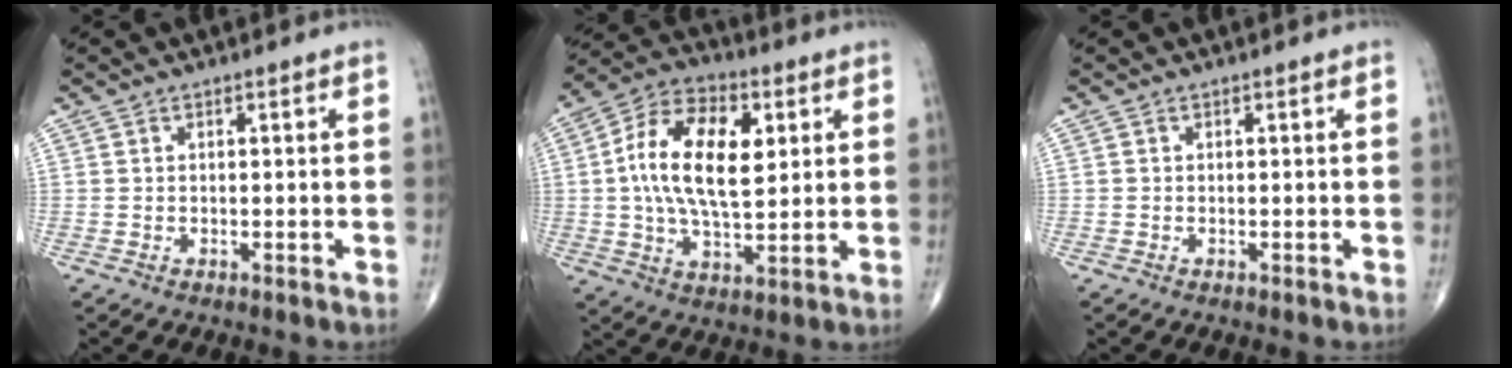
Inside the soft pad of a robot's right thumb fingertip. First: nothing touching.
{"total": 16.9, "force": [3.0, 8.8, 14.1], "torque": [-0.246, 0.007, 0.048]}
{"total": 0.0}